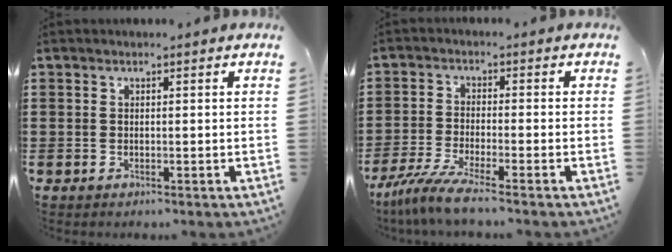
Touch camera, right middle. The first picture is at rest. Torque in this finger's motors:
{"motor_torque": [2.14, 0.00, 0.44, 0.11]}